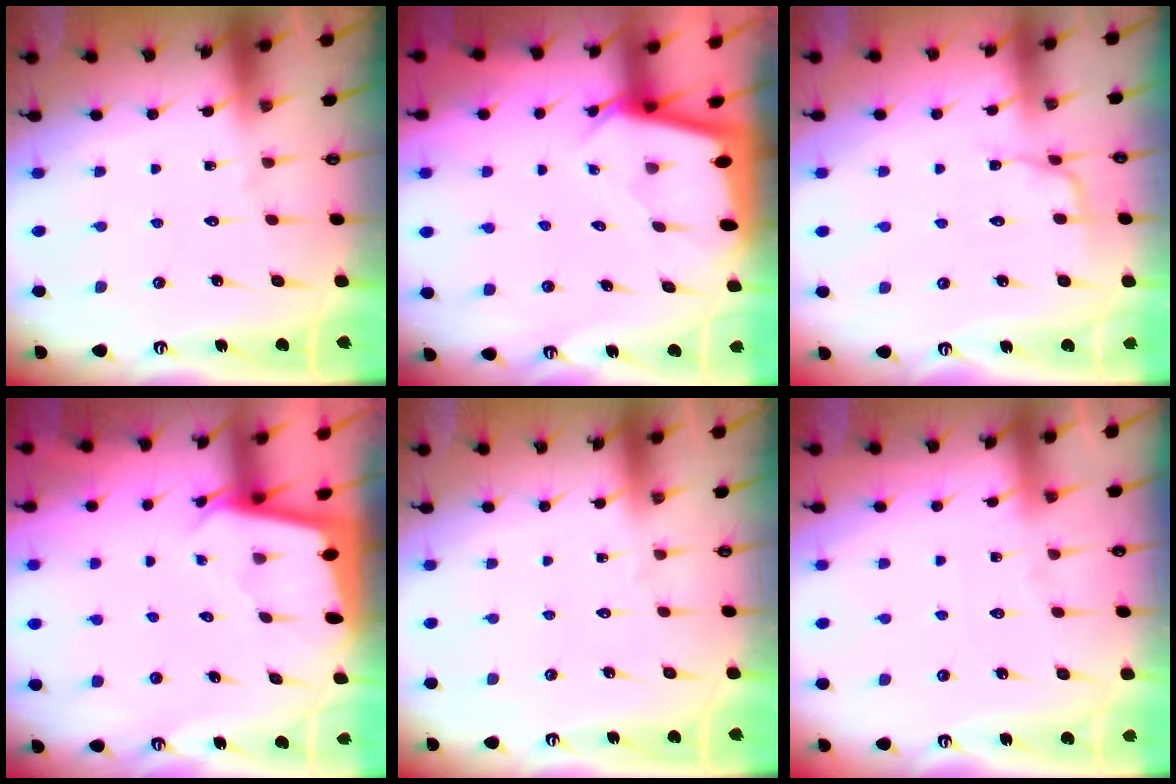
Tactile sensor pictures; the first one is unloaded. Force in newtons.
{"total": 2.3, "press": 2.3, "slide": 0.2}
{"total": 2.4, "press": 2.4, "slide": 0.4}
{"total": 2.1, "press": 2.1, "slide": 0.1}
{"total": 0.0}
{"total": 3.2, "press": 3.2, "slide": 0.6}